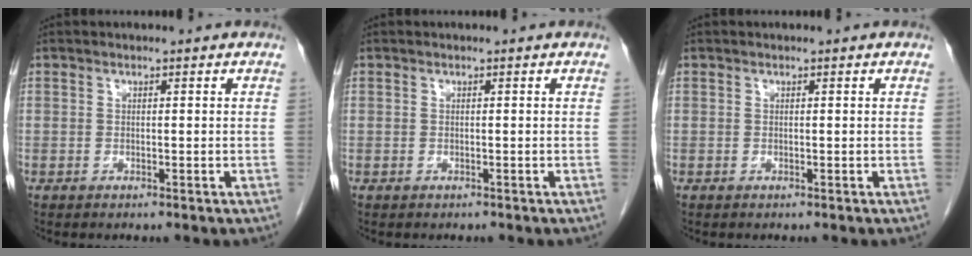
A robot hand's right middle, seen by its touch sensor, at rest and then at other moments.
{"total": 0.0}
{"total": 0.0}